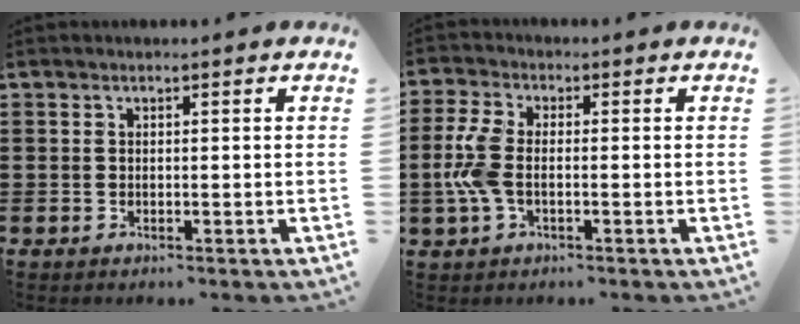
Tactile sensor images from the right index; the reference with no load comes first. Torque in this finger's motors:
{"motor_torque": [1.12, -0.68, 0.54, 0.19]}